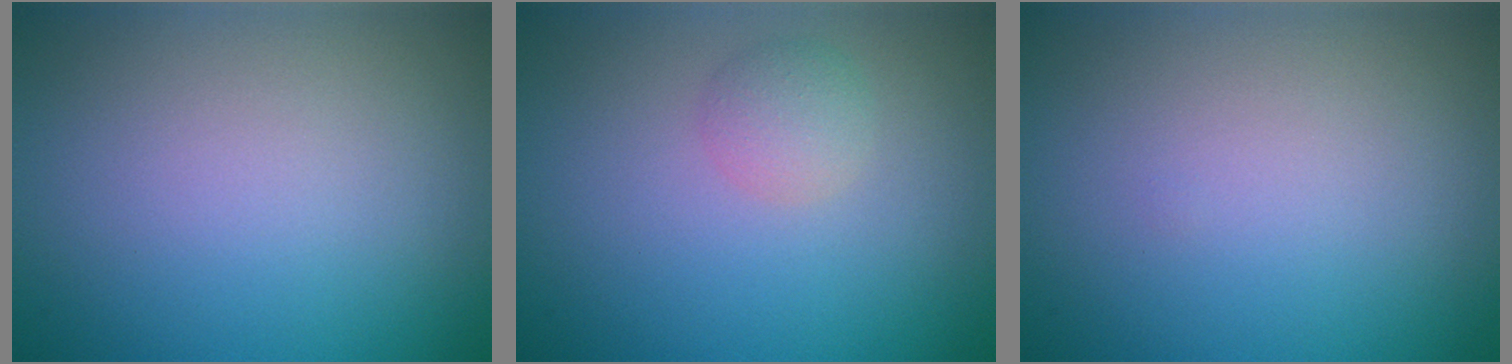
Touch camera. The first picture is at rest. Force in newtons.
{"total": 1.7, "press": 1.7, "slide": 0.1}
{"total": 0.0}